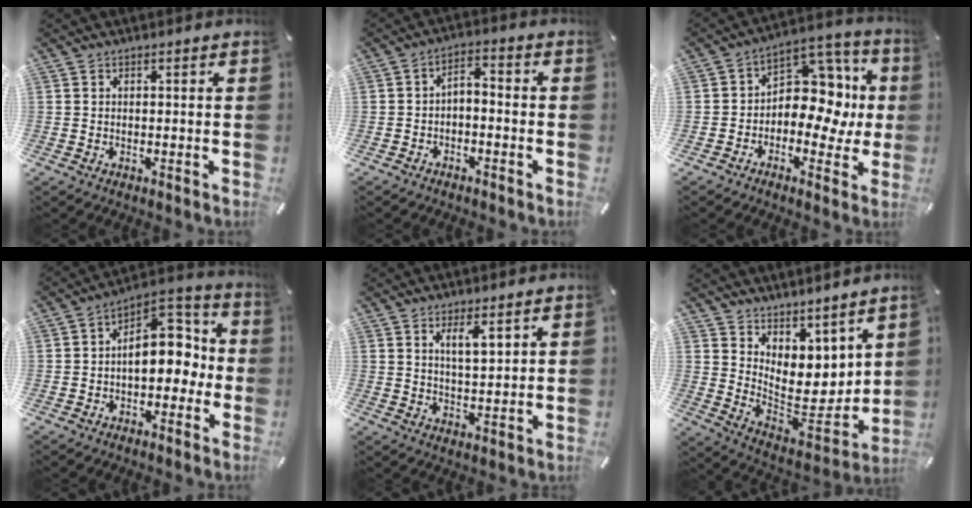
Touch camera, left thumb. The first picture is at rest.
{"total": 3.7, "force": [-3.1, 1.3, 1.5], "torque": [-0.023, 0.018, -0.061]}
{"total": 12.2, "force": [-0.3, 9.3, 7.9], "torque": [-0.096, -0.008, -0.002]}
{"total": 12.4, "force": [0.8, 8.6, 9.0], "torque": [-0.098, -0.014, 0.013]}
{"total": 5.1, "force": [3.2, 1.2, 3.8], "torque": [-0.066, -0.014, 0.050]}
{"total": 9.1, "force": [3.4, 7.2, 4.5], "torque": [-0.043, -0.067, 0.075]}